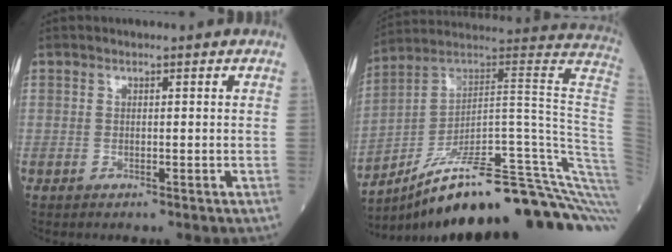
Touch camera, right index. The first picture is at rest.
{"total": 31.8, "force": [-20.9, 2.2, 23.9], "torque": [-0.192, 0.025, -0.303]}